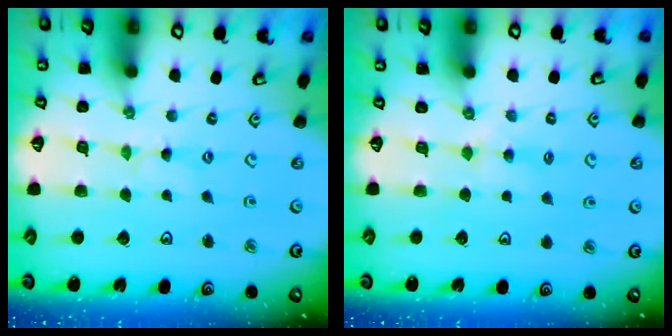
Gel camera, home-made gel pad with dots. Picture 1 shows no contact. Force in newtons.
{"total": 3.9, "press": 3.8, "slide": 0.4}